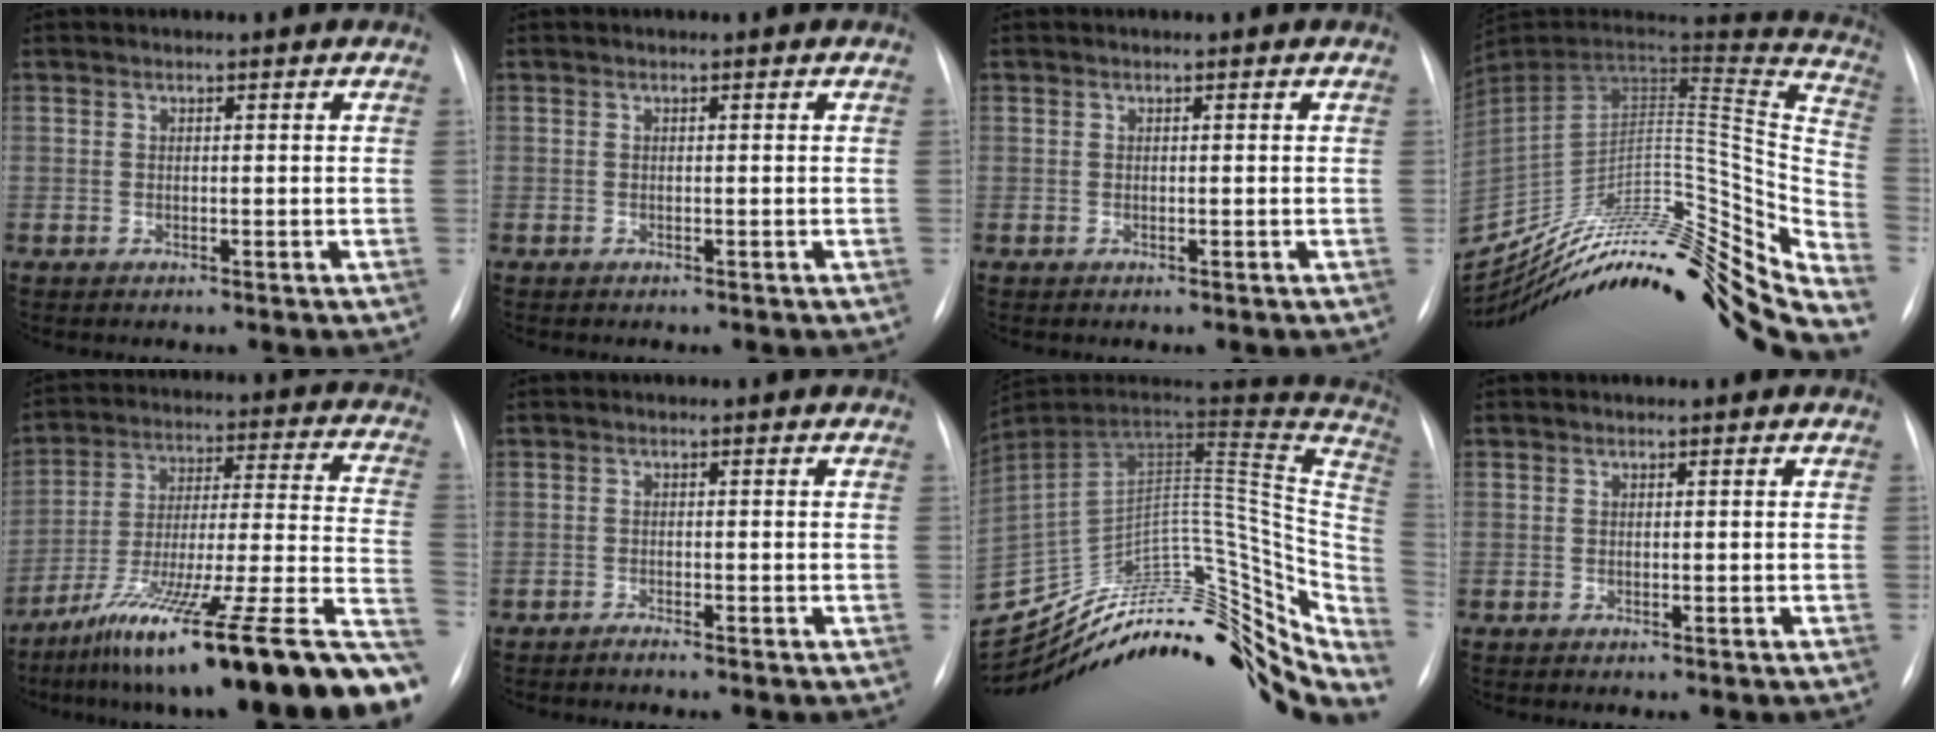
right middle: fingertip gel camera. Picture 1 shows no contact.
{"total": 0.0}
{"total": 0.0}
{"total": 35.7, "force": [-29.0, 4.9, 20.3], "torque": [-0.240, -0.015, -0.427]}
{"total": 27.8, "force": [-20.6, 0.8, 18.6], "torque": [-0.202, -0.004, -0.330]}
{"total": 0.8, "force": [-0.8, -0.1, 0.2], "torque": [-0.006, -0.001, -0.013]}
{"total": 35.4, "force": [-26.5, 13.8, 19.1], "torque": [-0.253, 0.012, -0.370]}
{"total": 0.0}